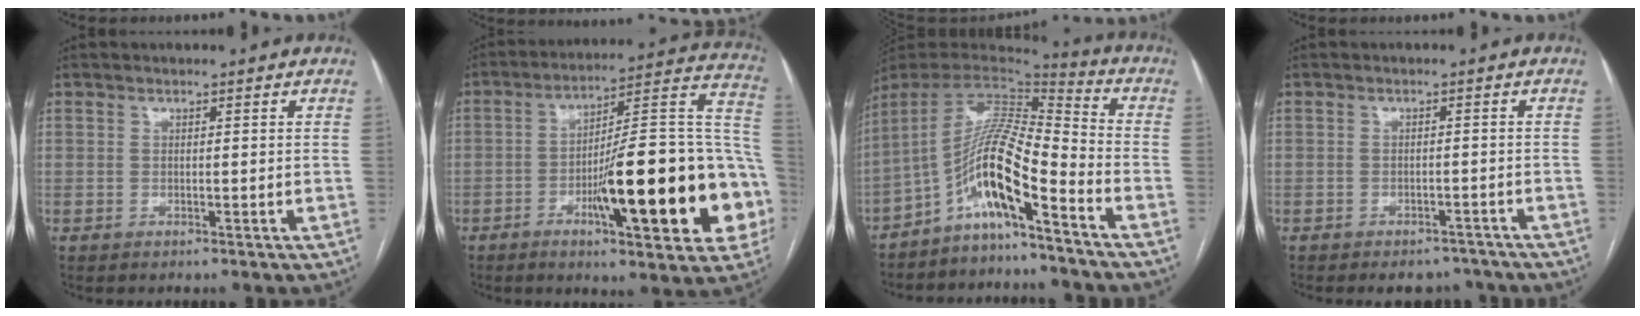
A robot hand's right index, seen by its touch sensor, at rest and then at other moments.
{"total": 25.6, "force": [-6.9, 4.4, 24.3], "torque": [-0.277, 0.019, -0.093]}
{"total": 12.7, "force": [-7.2, 0.8, 10.4], "torque": [-0.189, 0.017, -0.128]}
{"total": 5.2, "force": [-4.6, 2.3, 1.0], "torque": [-0.001, 0.007, -0.059]}